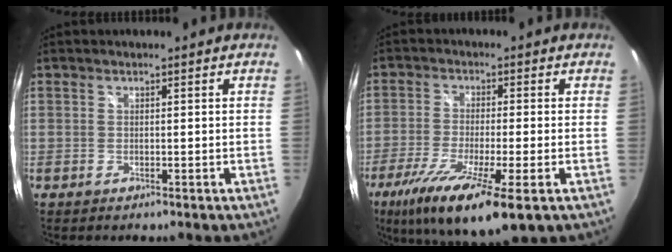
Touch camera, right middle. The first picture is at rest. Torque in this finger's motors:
{"motor_torque": [1.23, -0.91, 0.80, 0.21]}